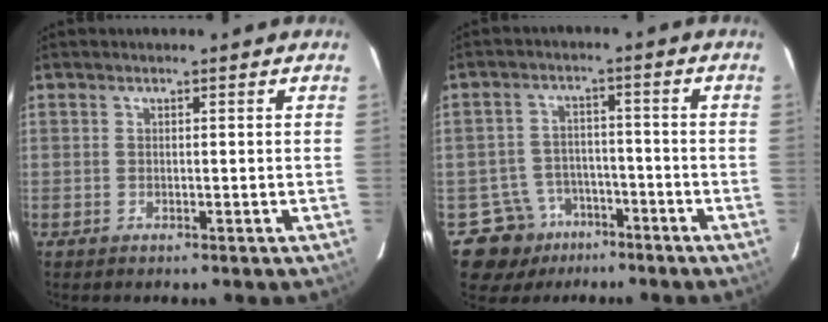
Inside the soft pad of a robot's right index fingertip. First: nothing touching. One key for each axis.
{"total": 8.2, "fx": -4.8, "fy": 6.7, "fz": 0.2, "tx": -0.003, "ty": 0.026, "tz": -0.066}